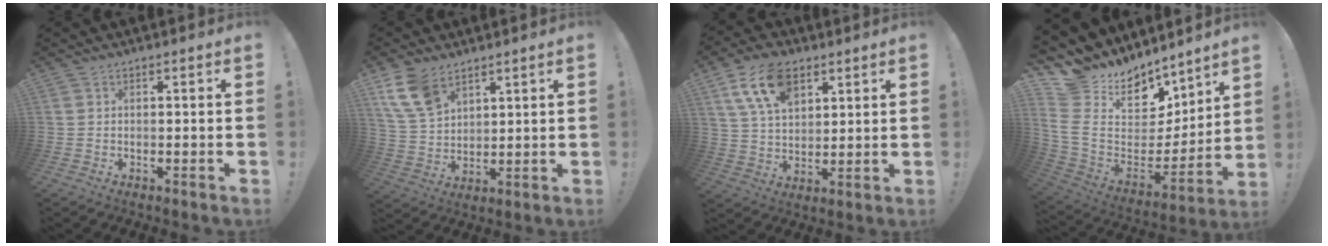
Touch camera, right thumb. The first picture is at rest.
{"total": 11.3, "force": [7.1, 6.6, 5.7], "torque": [-0.116, -0.031, 0.141]}
{"total": 14.2, "force": [7.6, 8.4, 8.5], "torque": [-0.154, -0.015, 0.145]}
{"total": 12.4, "force": [8.5, 8.4, 3.6], "torque": [-0.058, -0.103, 0.180]}